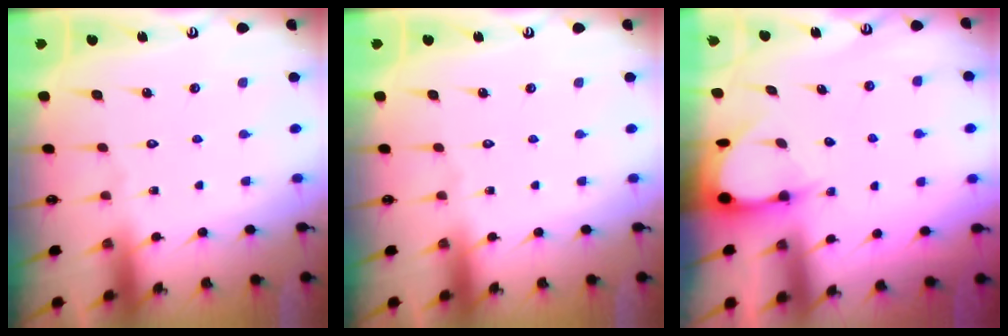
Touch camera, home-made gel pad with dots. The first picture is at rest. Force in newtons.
{"total": 0.0}
{"total": 3.5, "press": 3.5, "slide": 0.4}